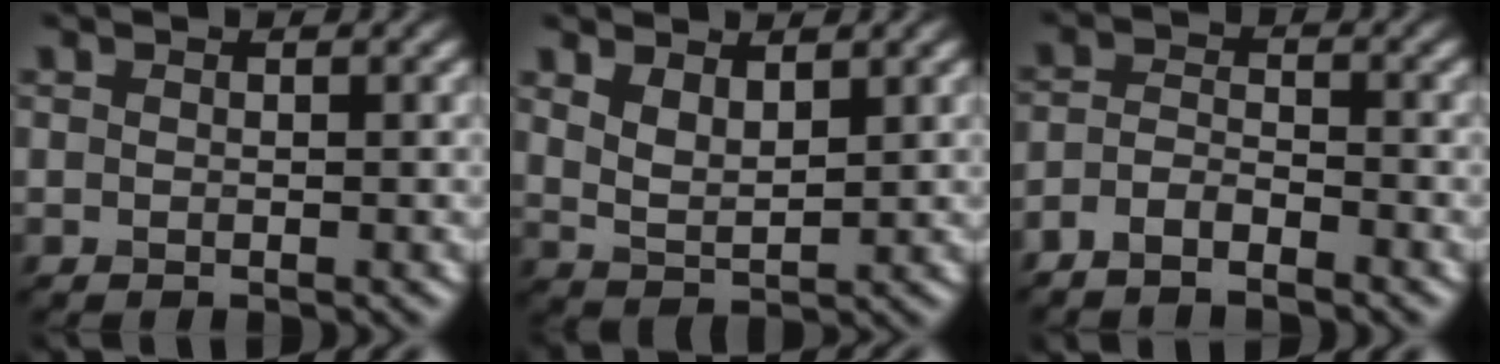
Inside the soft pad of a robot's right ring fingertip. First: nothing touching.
{"total": 2.9, "force": [1.8, 1.3, 1.8], "torque": [-0.041, -0.006, 0.039]}
{"total": 2.6, "force": [-2.0, 0.7, 1.4], "torque": [-0.031, 0.001, -0.046]}